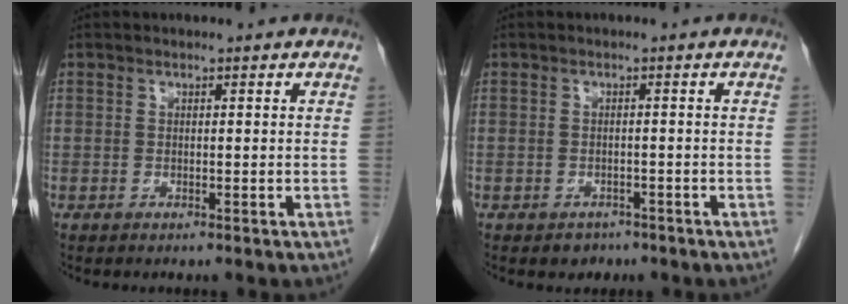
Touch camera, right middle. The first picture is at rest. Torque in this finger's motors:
{"motor_torque": [-0.36, 0.11, -0.04, 0.00]}